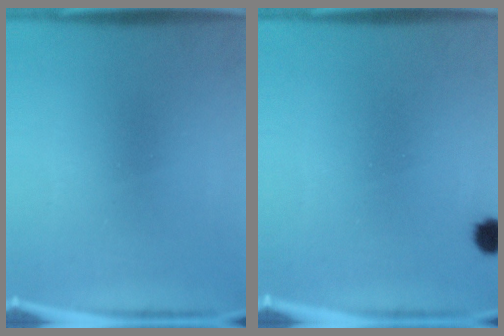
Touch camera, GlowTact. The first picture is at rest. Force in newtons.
{"total": 2.3}